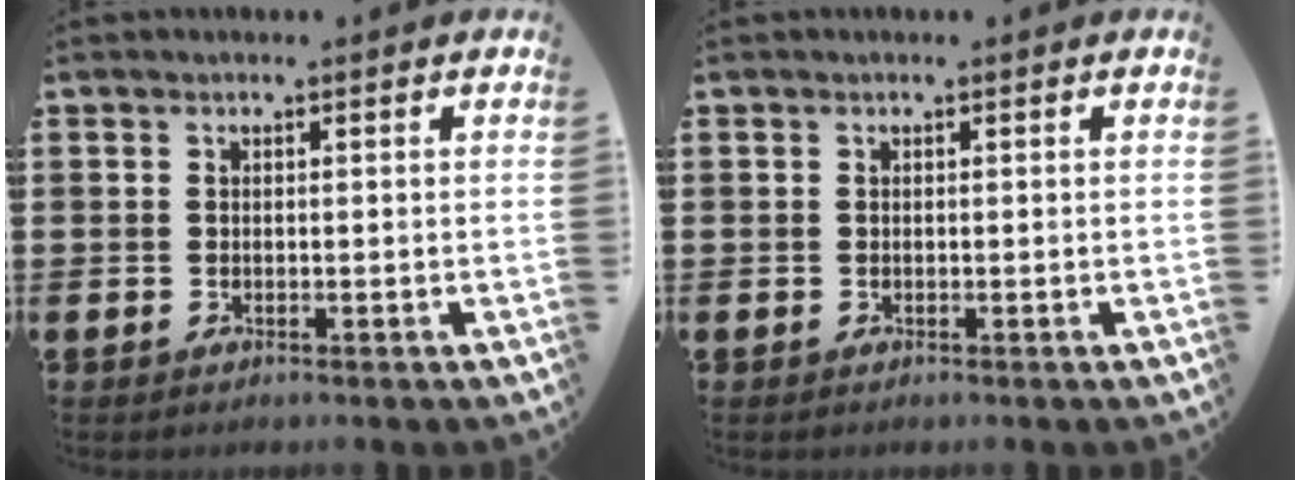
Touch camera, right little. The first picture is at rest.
{"total": 0.0}